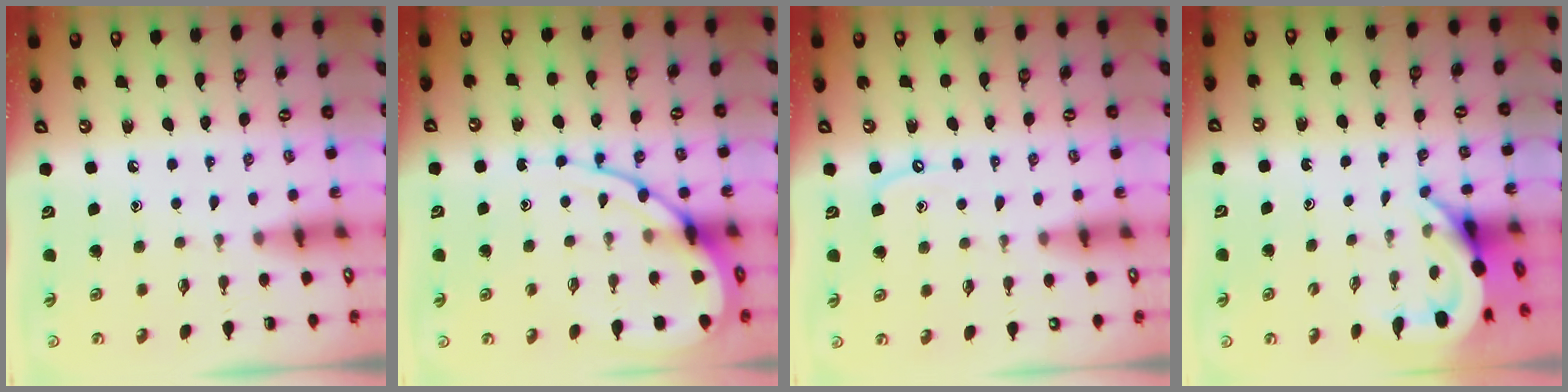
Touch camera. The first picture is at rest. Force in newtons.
{"total": 10.2, "press": 10.2, "slide": 1.0}
{"total": 4.0, "press": 4.0, "slide": 0.3}
{"total": 5.6, "press": 5.6, "slide": 0.3}